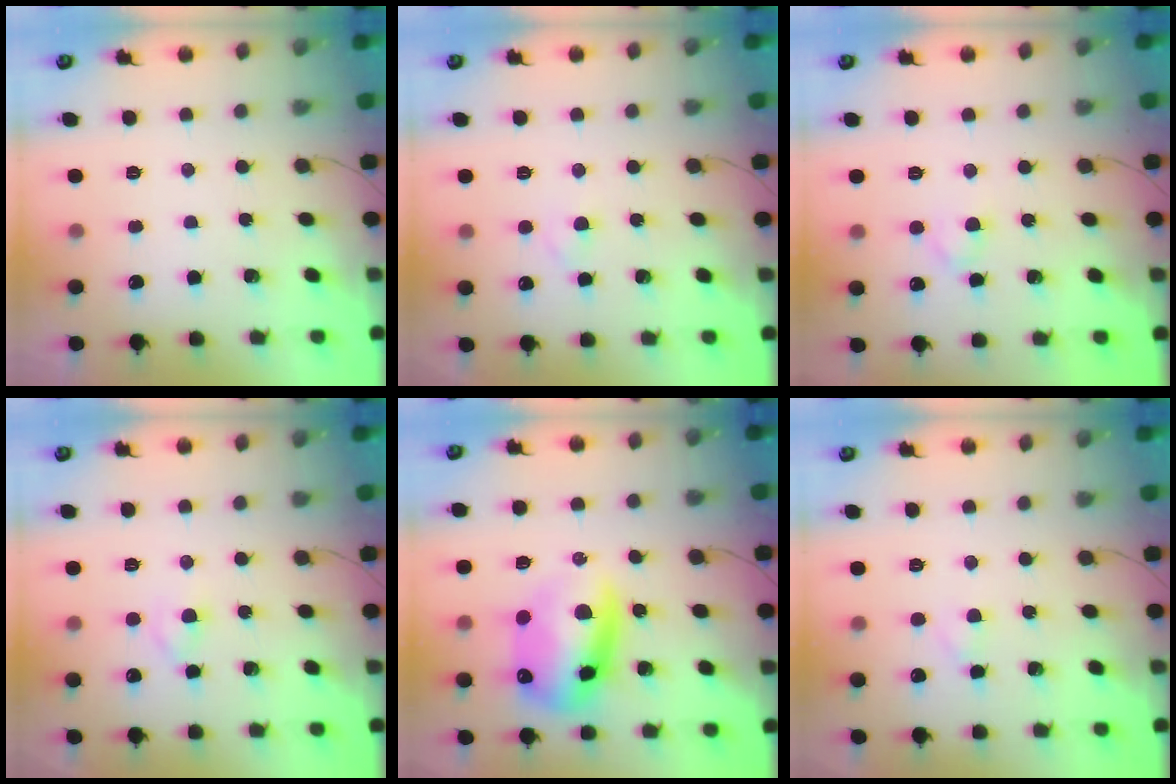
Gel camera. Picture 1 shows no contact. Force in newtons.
{"total": 1.8, "press": 1.6, "slide": 0.9}
{"total": 2.0, "press": 1.7, "slide": 0.9}
{"total": 2.6, "press": 2.4, "slide": 1.0}
{"total": 14.4, "press": 14.0, "slide": 3.5}
{"total": 1.6, "press": 1.4, "slide": 0.7}